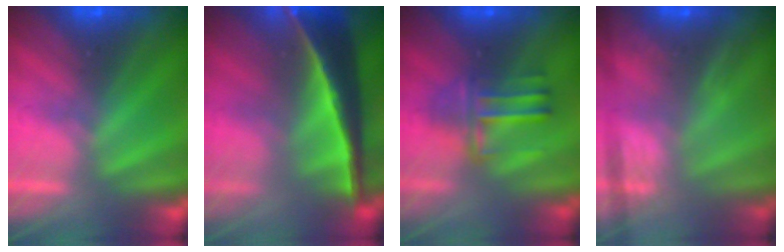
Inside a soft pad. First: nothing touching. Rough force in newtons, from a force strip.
{"total": 10.8}
{"total": 3.6}
{"total": 3.3}